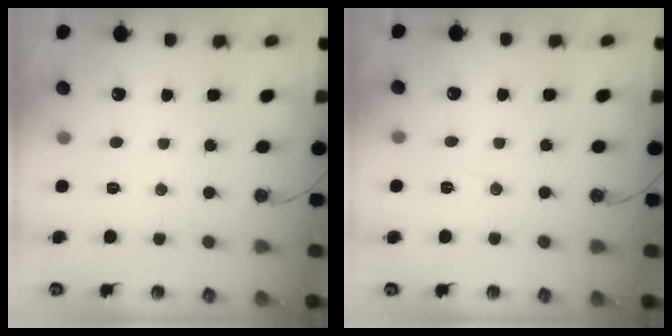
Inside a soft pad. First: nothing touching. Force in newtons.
{"total": 5.3, "press": 3.0, "slide": 4.4}